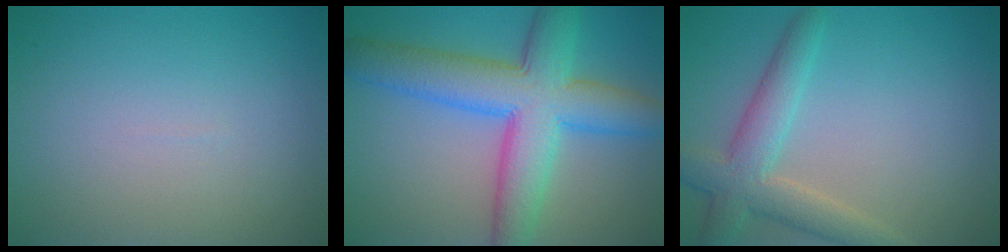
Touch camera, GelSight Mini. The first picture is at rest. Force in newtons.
{"total": 9.5, "press": 9.5, "slide": 0.2}
{"total": 4.7, "press": 4.7, "slide": 0.4}